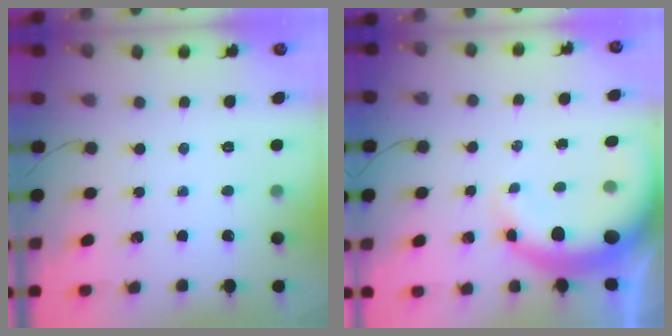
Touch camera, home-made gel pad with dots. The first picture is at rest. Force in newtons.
{"total": 7.7, "press": 7.4, "slide": 1.9}